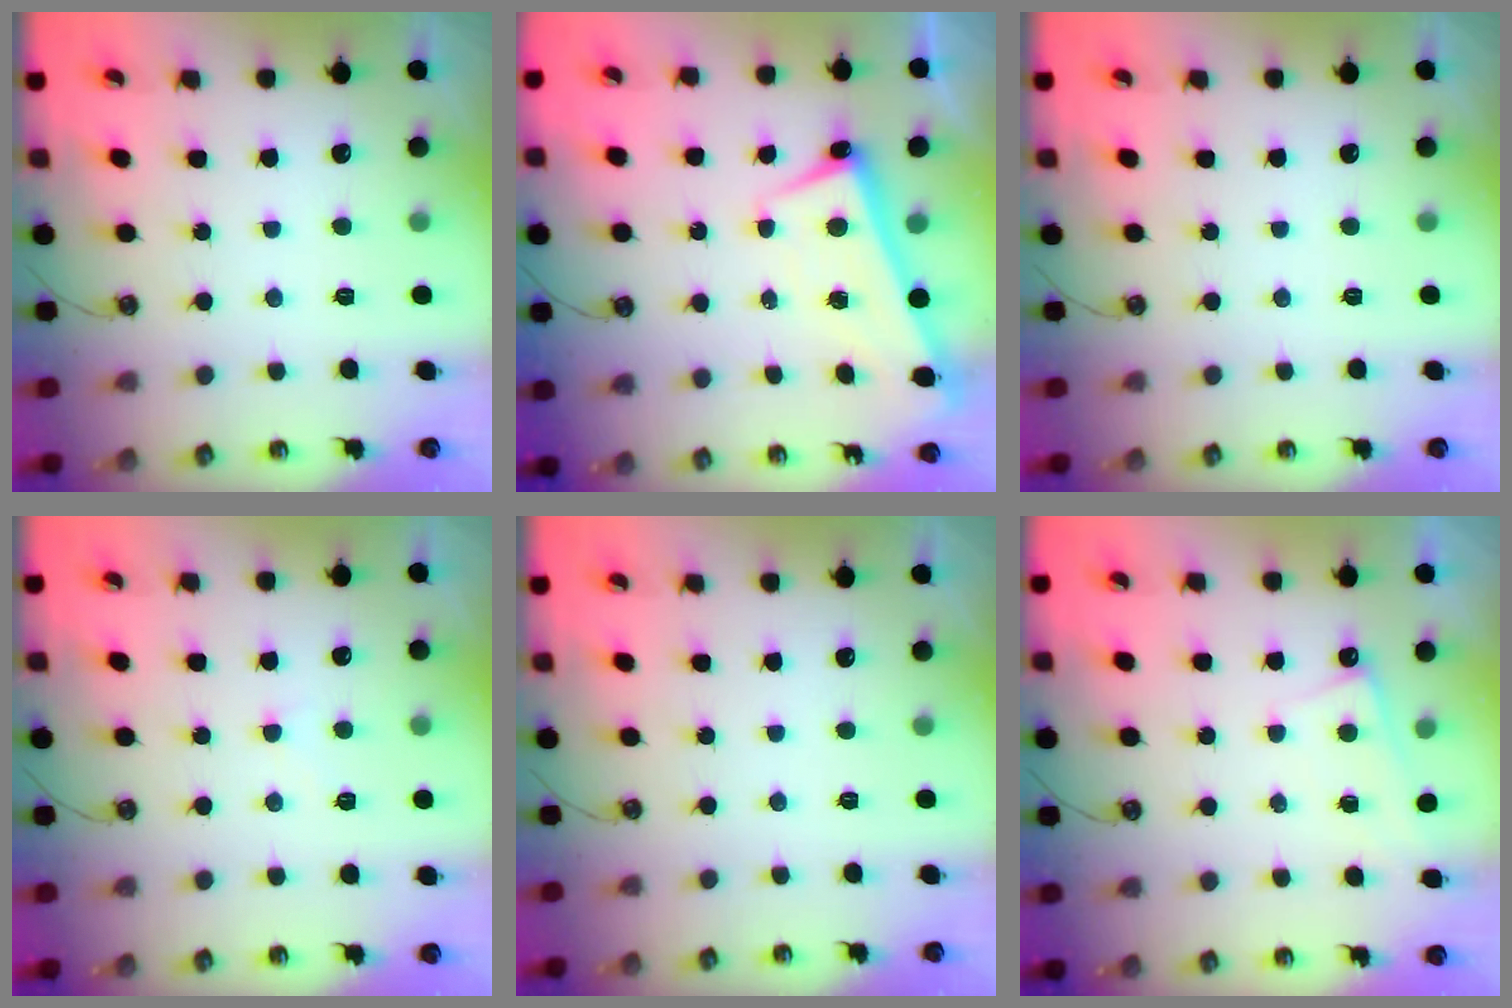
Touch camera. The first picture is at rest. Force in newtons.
{"total": 2.6, "press": 2.5, "slide": 0.7}
{"total": 0.0}
{"total": 0.9, "press": 0.5, "slide": 0.7}
{"total": 0.0}
{"total": 0.7, "press": 0.7, "slide": 0.3}